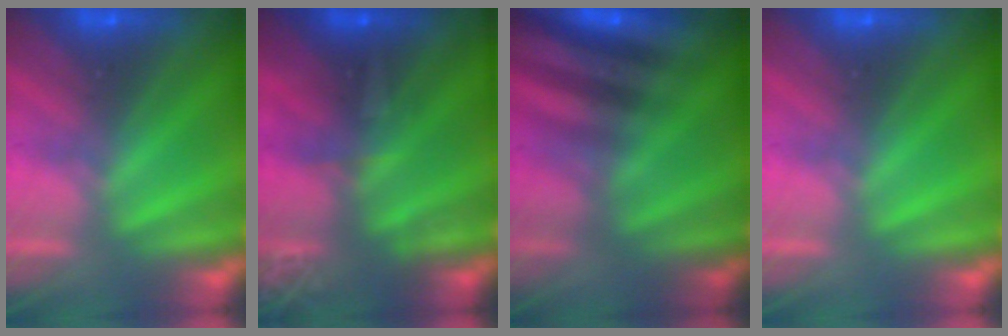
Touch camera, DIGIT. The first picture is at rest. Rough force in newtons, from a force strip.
{"total": 3.0}
{"total": 3.0}
{"total": 0.0}